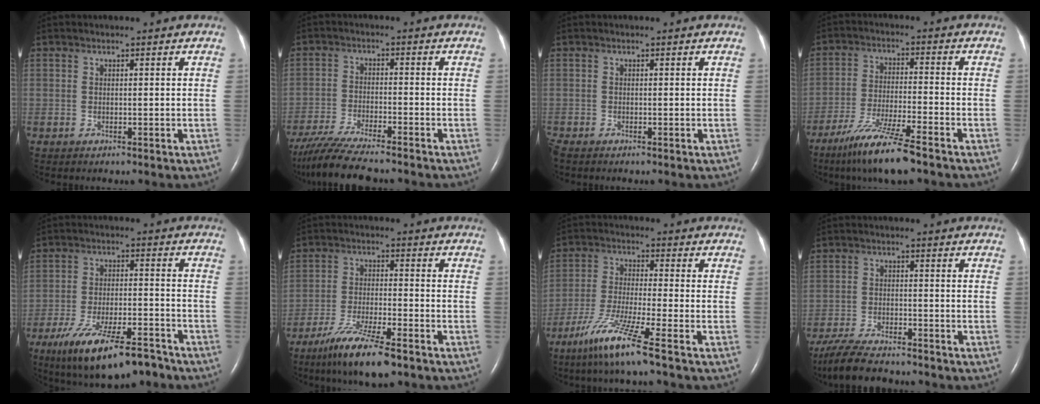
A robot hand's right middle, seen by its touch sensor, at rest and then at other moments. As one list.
[{"total": 10.5, "force": [-9.1, 0.2, 5.3], "torque": [-0.095, -0.030, -0.154]}, {"total": 1.0, "force": [-0.9, 0.3, 0.4], "torque": [-0.014, -0.004, -0.017]}, {"total": 10.2, "force": [-7.5, -0.3, 6.9], "torque": [-0.136, -0.036, -0.138]}, {"total": 14.7, "force": [-10.6, 3.7, 9.5], "torque": [-0.167, -0.016, -0.175]}, {"total": 10.4, "force": [-7.3, 1.0, 7.3], "torque": [-0.142, -0.028, -0.131]}, {"total": 9.9, "force": [-6.4, -1.0, 7.5], "torque": [-0.154, -0.037, -0.126]}, {"total": 9.9, "force": [-8.6, 1.6, 4.6], "torque": [-0.087, -0.027, -0.145]}]